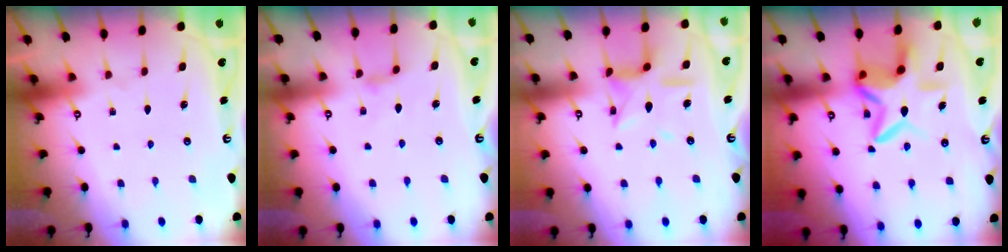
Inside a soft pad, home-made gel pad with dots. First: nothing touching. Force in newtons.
{"total": 2.3, "press": 2.2, "slide": 0.5}
{"total": 12.0, "press": 12.0, "slide": 0.8}
{"total": 10.9, "press": 10.8, "slide": 1.5}